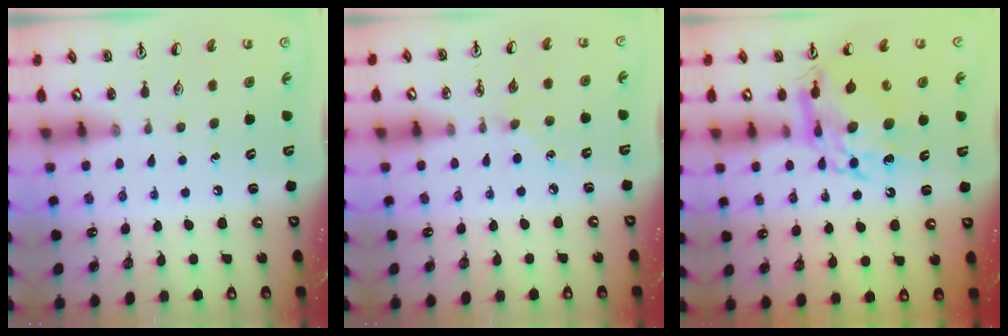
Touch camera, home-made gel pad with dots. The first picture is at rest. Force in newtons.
{"total": 4.1, "press": 4.0, "slide": 0.6}
{"total": 13.8, "press": 13.8, "slide": 1.4}